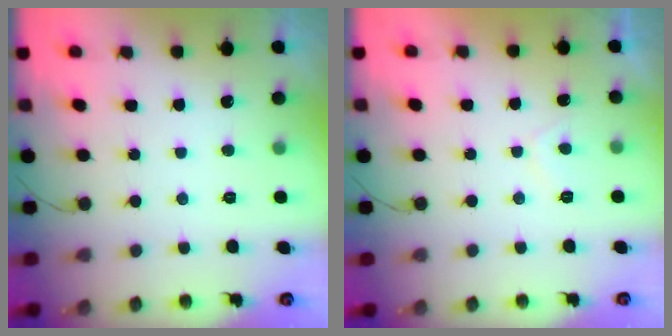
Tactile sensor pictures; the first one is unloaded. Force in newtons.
{"total": 2.8, "press": 2.7, "slide": 0.8}